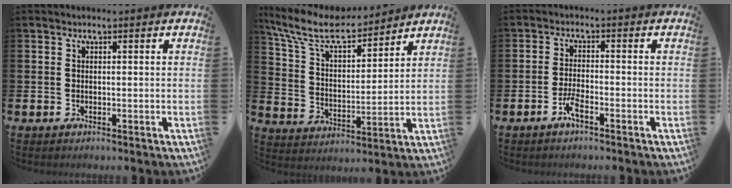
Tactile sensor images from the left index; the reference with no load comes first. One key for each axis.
{"total": 9.9, "fx": 8.6, "fy": 2.7, "fz": 4.1, "tx": -0.122, "ty": -0.047, "tz": 0.152}
{"total": 2.5, "fx": -1.6, "fy": 0.5, "fz": 1.9, "tx": -0.040, "ty": 0.005, "tz": -0.027}